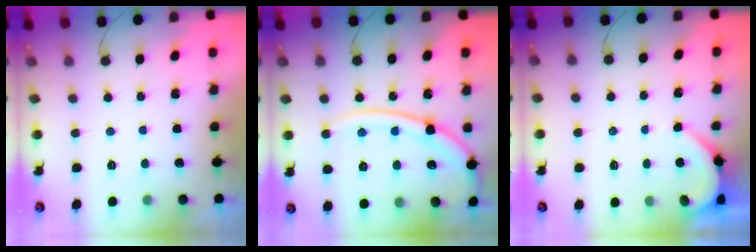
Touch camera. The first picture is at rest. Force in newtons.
{"total": 15.6, "press": 15.5, "slide": 1.7}
{"total": 2.1, "press": 2.1, "slide": 0.3}